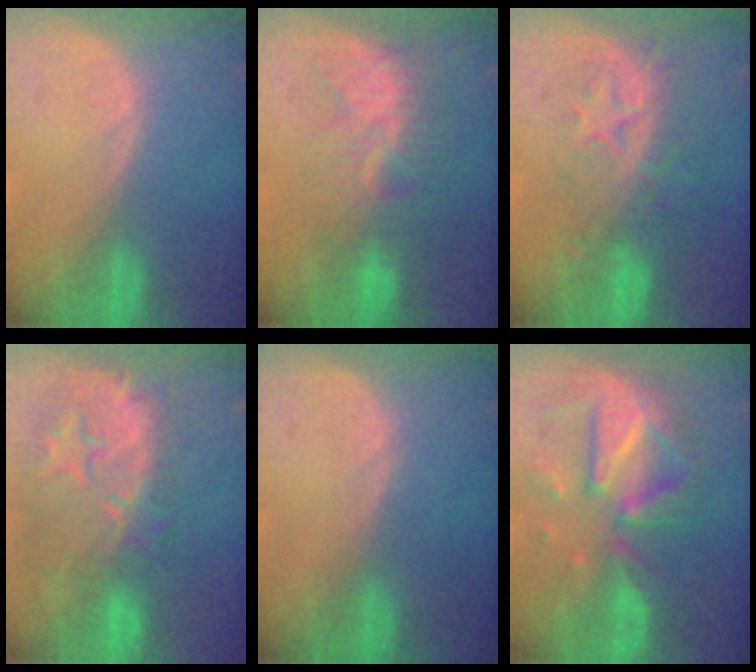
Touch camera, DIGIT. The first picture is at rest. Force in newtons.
{"total": 8.5, "press": 7.7, "slide": 3.6}
{"total": 8.2, "press": 7.5, "slide": 3.3}
{"total": 11.4, "press": 10.5, "slide": 4.5}
{"total": 0.0}
{"total": 10.3, "press": 10.3, "slide": 0.8}